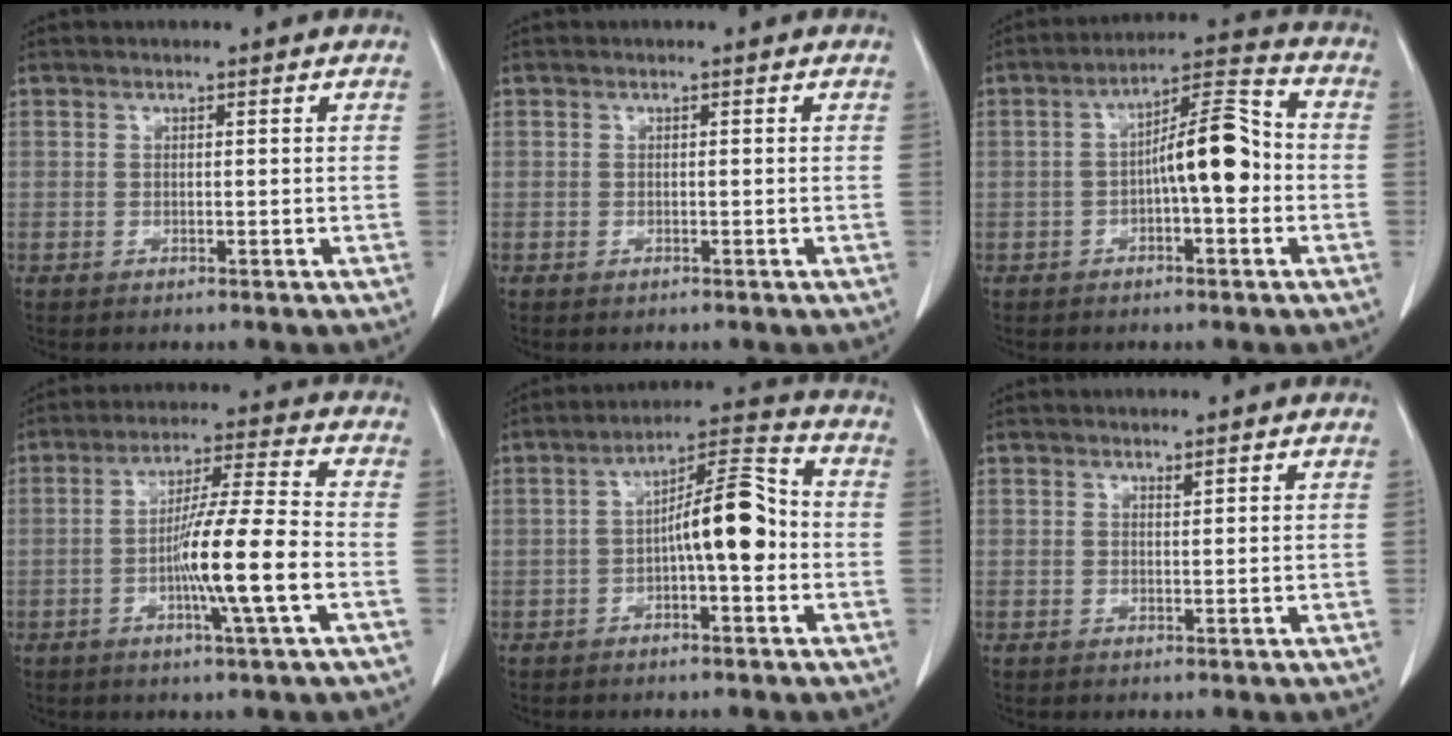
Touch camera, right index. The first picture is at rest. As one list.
[{"total": 0.0}, {"total": 9.7, "force": [-1.3, 2.3, 9.3], "torque": [-0.153, 0.031, -0.022]}, {"total": 11.6, "force": [-3.0, -0.8, 11.2], "torque": [-0.198, -0.005, -0.058]}, {"total": 9.8, "force": [-1.4, 2.3, 9.4], "torque": [-0.153, 0.032, -0.024]}, {"total": 0.6, "force": [0.5, 0.0, 0.3], "torque": [-0.008, -0.004, 0.009]}]